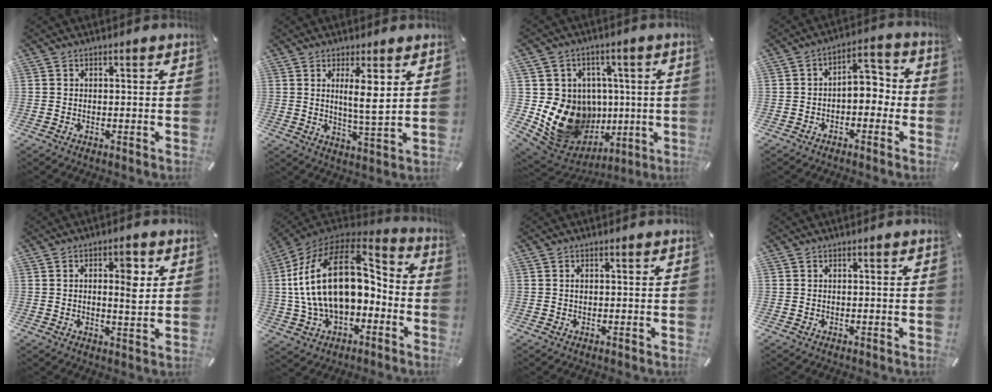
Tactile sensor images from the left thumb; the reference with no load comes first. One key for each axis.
{"total": 7.3, "fx": 2.3, "fy": 1.2, "fz": 6.8, "tx": -0.114, "ty": -0.014, "tz": 0.032}
{"total": 17.3, "fx": -2.3, "fy": 15.4, "fz": 7.6, "tx": -0.131, "ty": -0.004, "tz": -0.005}
{"total": 6.4, "fx": -0.7, "fy": 4.5, "fz": 4.5, "tx": -0.055, "ty": -0.001, "tz": -0.022}
{"total": 6.1, "fx": 1.6, "fy": 2.4, "fz": 5.4, "tx": -0.070, "ty": -0.011, "tz": 0.017}
{"total": 25.9, "fx": 2.5, "fy": 16.8, "fz": 19.6, "tx": -0.373, "ty": 0.000, "tz": 0.050}
{"total": 0.7, "fx": 0.1, "fy": 0.4, "fz": 0.5, "tx": -0.012, "ty": 0.000, "tz": 0.002}
{"total": 0.0}